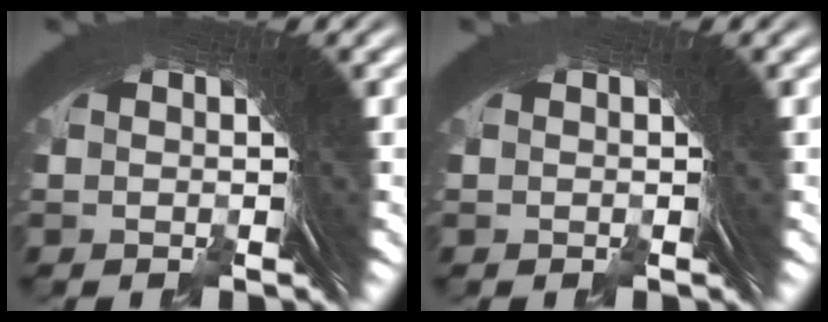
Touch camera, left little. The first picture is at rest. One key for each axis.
{"total": 0.0}